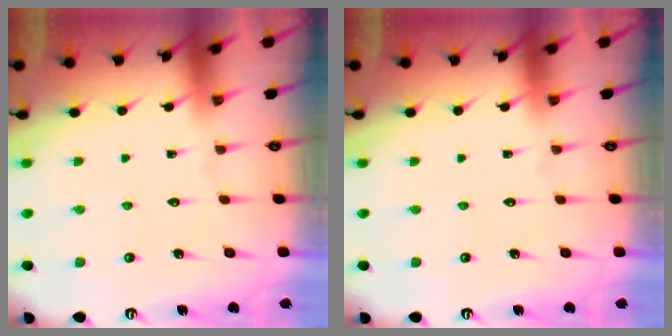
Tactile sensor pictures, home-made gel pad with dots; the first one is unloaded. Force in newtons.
{"total": 0.0}